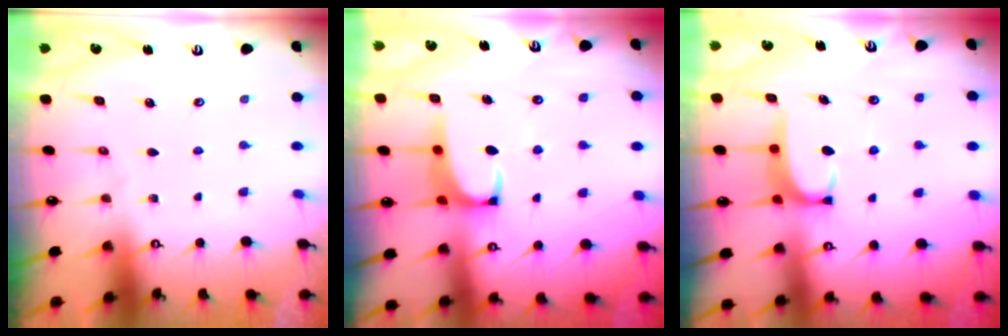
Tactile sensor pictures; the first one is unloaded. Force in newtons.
{"total": 2.2, "press": 2.0, "slide": 0.9}
{"total": 3.5, "press": 3.4, "slide": 0.5}